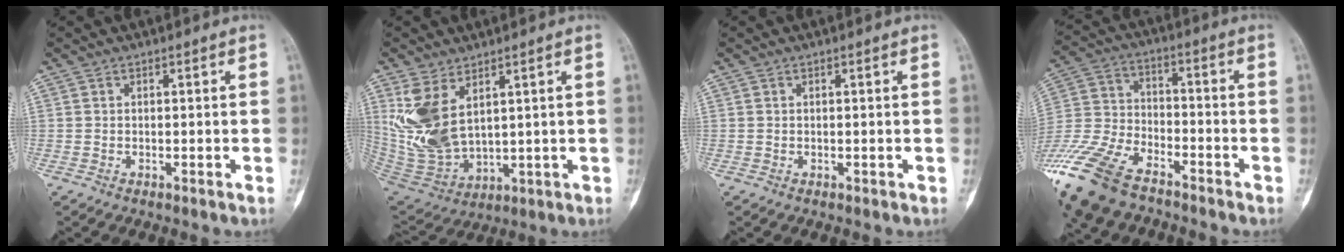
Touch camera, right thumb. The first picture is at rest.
{"total": 13.1, "force": [4.6, 7.8, 9.5], "torque": [-0.179, -0.023, 0.115]}
{"total": 0.0}
{"total": 22.2, "force": [-14.8, 10.7, 12.5], "torque": [-0.323, 0.015, -0.284]}